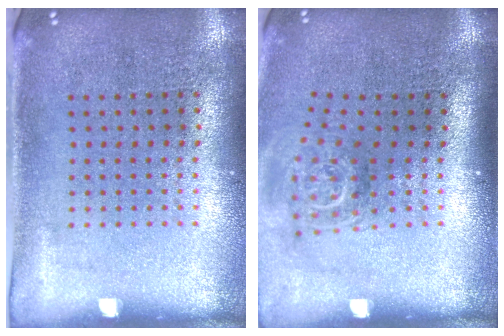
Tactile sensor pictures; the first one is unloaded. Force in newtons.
{"total": 1.9, "press": 1.3, "slide": 1.3}